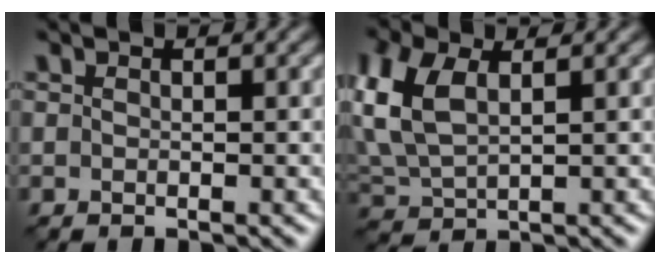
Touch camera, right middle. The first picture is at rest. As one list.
[{"total": 5.6, "force": [1.7, 3.0, 4.3], "torque": [-0.118, 0.008, 0.037]}]